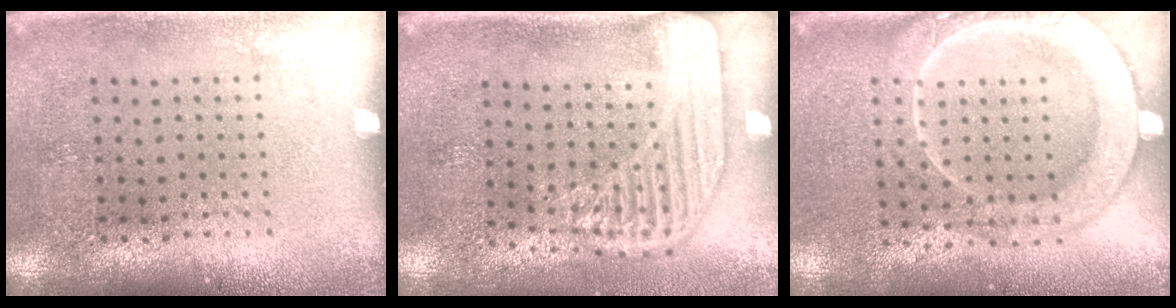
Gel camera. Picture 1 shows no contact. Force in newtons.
{"total": 2.2, "press": 1.7, "slide": 1.3}
{"total": 2.3, "press": 2.1, "slide": 0.8}